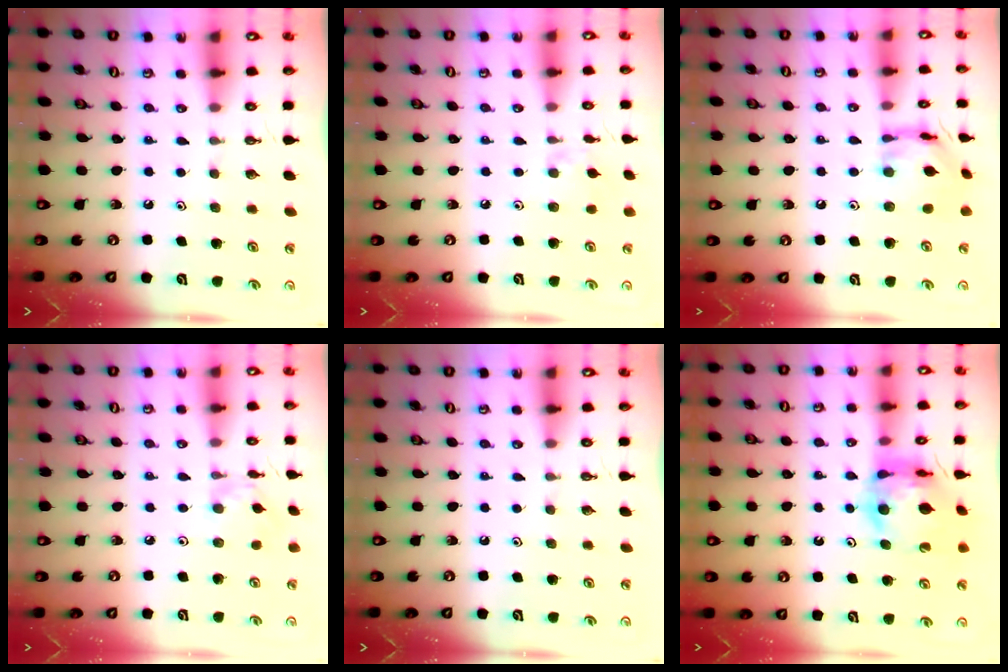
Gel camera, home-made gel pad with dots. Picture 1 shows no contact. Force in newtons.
{"total": 2.9, "press": 2.8, "slide": 0.5}
{"total": 11.9, "press": 11.8, "slide": 1.2}
{"total": 2.9, "press": 2.9, "slide": 0.2}
{"total": 0.0}
{"total": 13.0, "press": 13.0, "slide": 1.5}